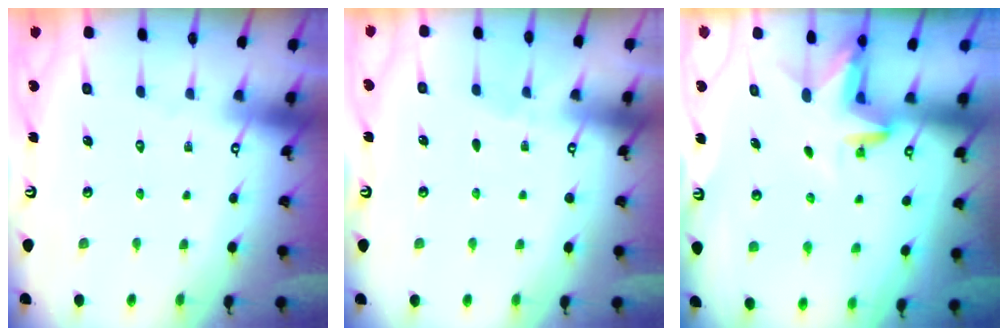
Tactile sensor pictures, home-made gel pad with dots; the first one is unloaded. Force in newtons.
{"total": 1.5, "press": 1.4, "slide": 0.3}
{"total": 3.3, "press": 3.3, "slide": 0.1}